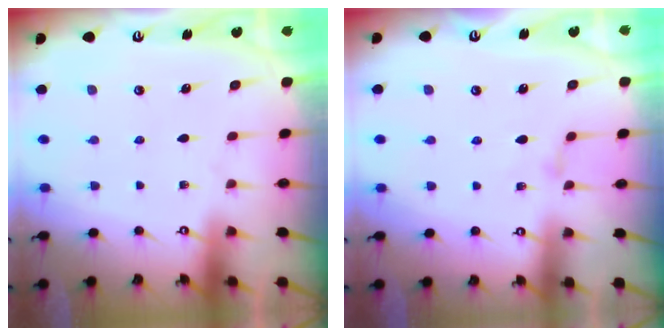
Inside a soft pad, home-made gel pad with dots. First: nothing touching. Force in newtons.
{"total": 1.6, "press": 1.6, "slide": 0.3}